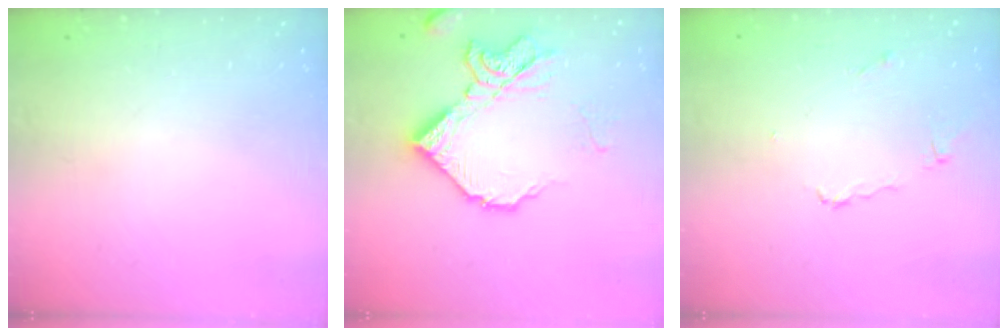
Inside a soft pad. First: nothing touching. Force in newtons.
{"total": 17.0, "press": 16.9, "slide": 1.8}
{"total": 4.3, "press": 4.2, "slide": 0.6}